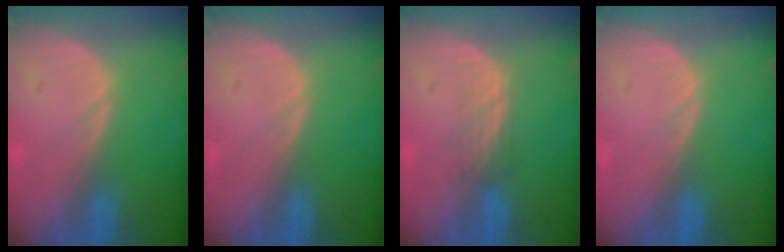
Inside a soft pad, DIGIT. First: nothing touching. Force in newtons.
{"total": 0.0}
{"total": 2.3, "press": 2.2, "slide": 0.6}
{"total": 0.0}